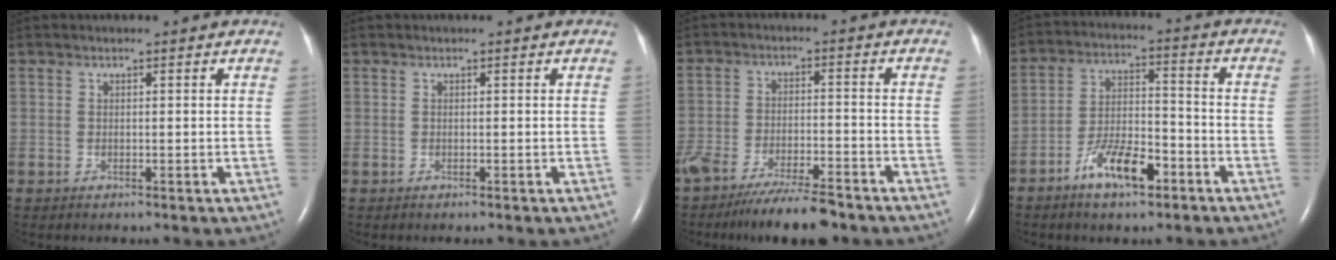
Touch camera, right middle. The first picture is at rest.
{"total": 0.0}
{"total": 11.3, "force": [-9.3, 1.9, 6.1], "torque": [-0.101, -0.020, -0.150]}
{"total": 8.8, "force": [-5.3, 2.9, 6.4], "torque": [-0.126, 0.003, -0.095]}